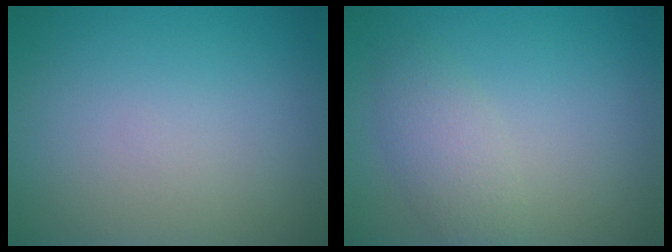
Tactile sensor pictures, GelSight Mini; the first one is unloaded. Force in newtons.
{"total": 2.7, "press": 2.7, "slide": 0.1}